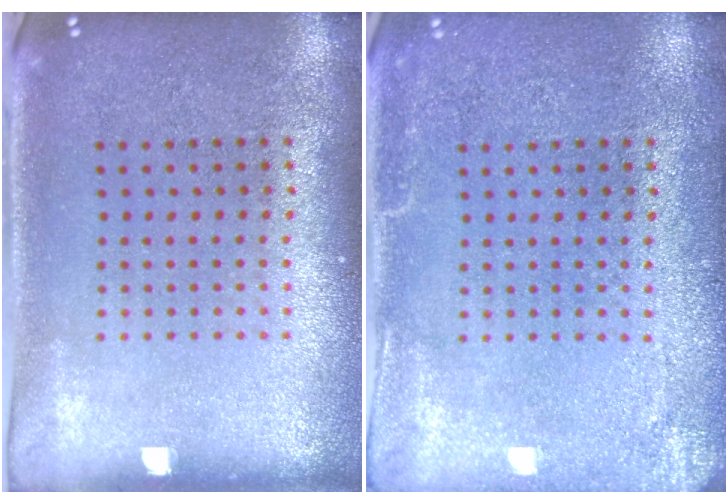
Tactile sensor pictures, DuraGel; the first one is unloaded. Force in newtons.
{"total": 2.6, "press": 2.6, "slide": 0.3}